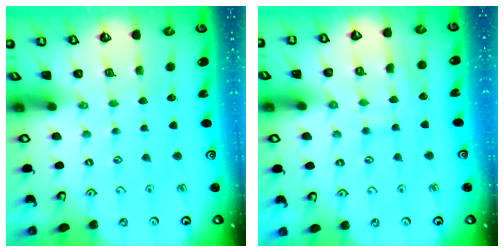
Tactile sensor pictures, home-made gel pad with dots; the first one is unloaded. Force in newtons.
{"total": 7.4, "press": 7.4, "slide": 0.7}